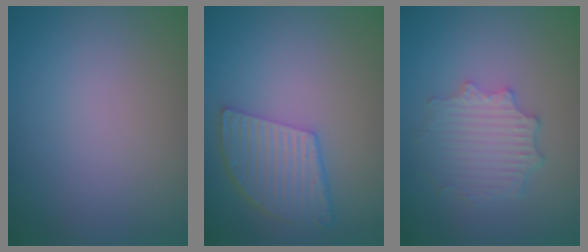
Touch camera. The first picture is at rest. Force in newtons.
{"total": 5.1, "press": 4.2, "slide": 2.9}
{"total": 4.0, "press": 3.3, "slide": 2.3}